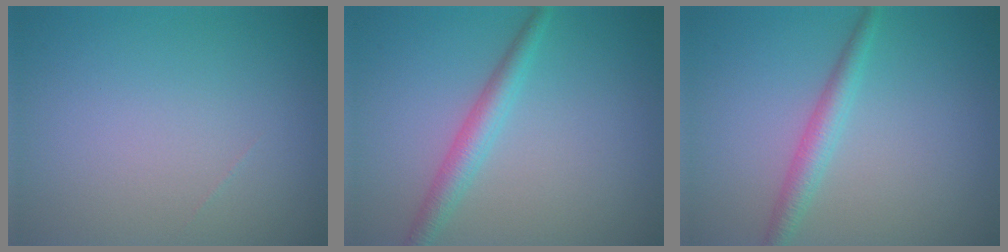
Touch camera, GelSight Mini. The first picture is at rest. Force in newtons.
{"total": 2.6, "press": 2.6, "slide": 0.0}
{"total": 2.4, "press": 2.4, "slide": 0.1}